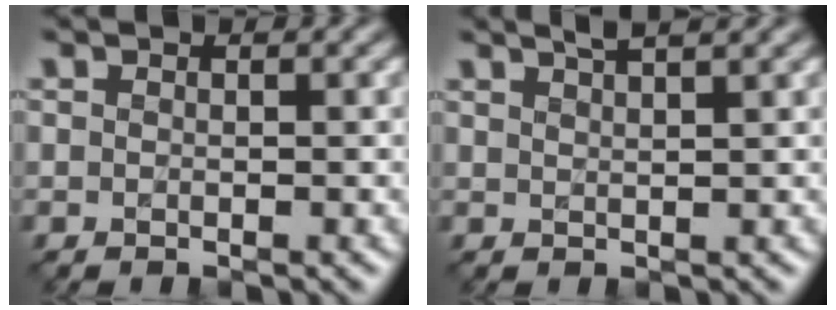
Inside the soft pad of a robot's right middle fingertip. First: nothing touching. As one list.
[{"total": 3.1, "force": [2.3, 0.8, 1.9], "torque": [0.000, 0.017, 0.012]}]